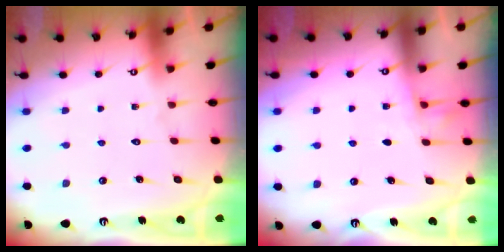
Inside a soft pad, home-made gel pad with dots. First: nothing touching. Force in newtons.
{"total": 2.7, "press": 2.5, "slide": 1.2}